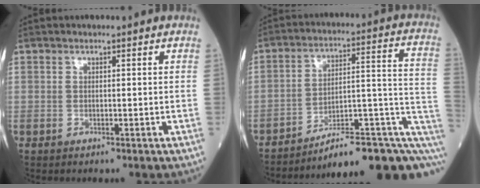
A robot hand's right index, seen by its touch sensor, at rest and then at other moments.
{"total": 17.7, "force": [-10.5, 3.5, 13.8], "torque": [-0.124, 0.062, -0.141]}